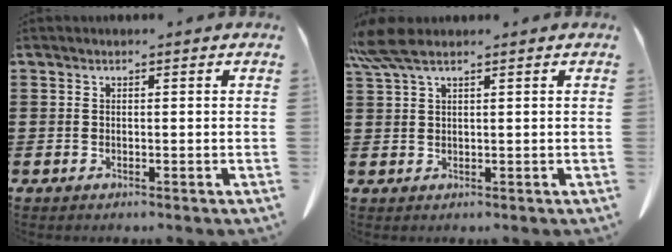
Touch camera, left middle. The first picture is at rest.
{"total": 4.8, "force": [3.1, 1.0, 3.5], "torque": [-0.090, -0.005, 0.054]}